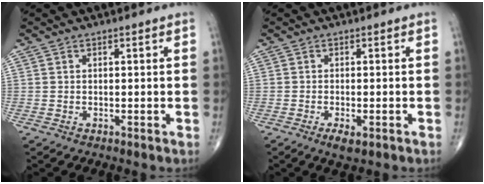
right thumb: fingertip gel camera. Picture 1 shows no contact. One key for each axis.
{"total": 2.9, "fx": -1.5, "fy": 1.0, "fz": 2.3, "tx": -0.042, "ty": -0.003, "tz": -0.023}